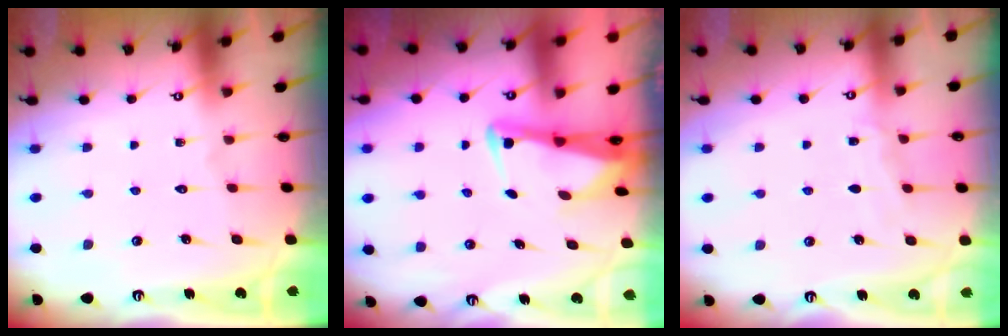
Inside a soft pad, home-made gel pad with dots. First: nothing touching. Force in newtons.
{"total": 3.8, "press": 3.7, "slide": 0.6}
{"total": 4.7, "press": 4.6, "slide": 0.6}